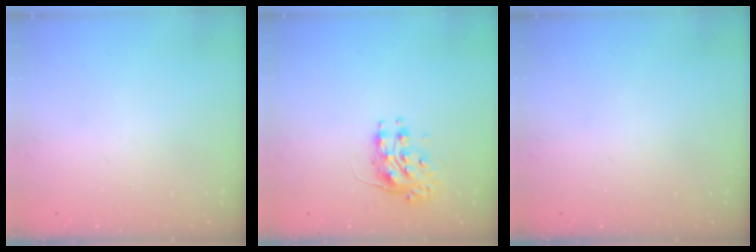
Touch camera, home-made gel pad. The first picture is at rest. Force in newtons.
{"total": 8.1, "press": 8.1, "slide": 0.1}
{"total": 0.0}